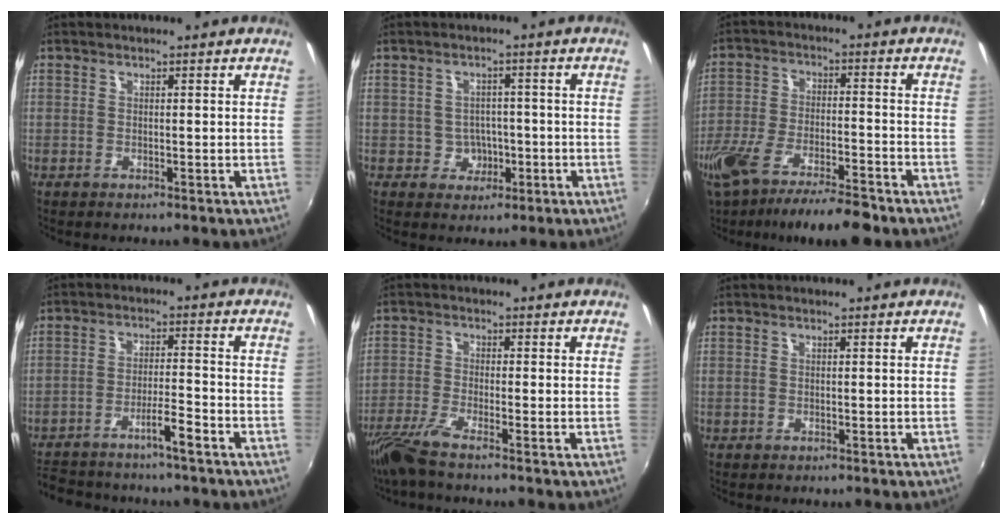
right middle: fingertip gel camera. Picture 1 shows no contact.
{"total": 4.1, "force": [-1.2, 3.8, 0.8], "torque": [-0.019, 0.014, -0.006]}
{"total": 14.8, "force": [-11.3, 3.1, 9.0], "torque": [-0.189, -0.038, -0.195]}
{"total": 7.5, "force": [-6.5, 0.8, 3.7], "torque": [-0.080, 0.015, -0.112]}
{"total": 5.6, "force": [-4.4, -0.1, 3.5], "torque": [-0.089, -0.018, -0.089]}
{"total": 0.0}